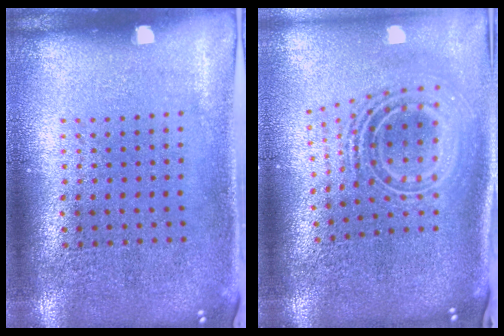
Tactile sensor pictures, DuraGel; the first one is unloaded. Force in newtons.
{"total": 2.7, "press": 1.8, "slide": 1.9}